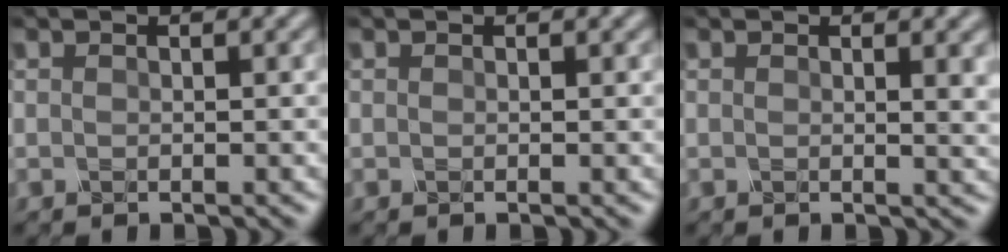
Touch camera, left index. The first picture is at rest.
{"total": 0.0}
{"total": 1.8, "force": [0.7, 0.4, 1.6], "torque": [-0.017, -0.005, 0.012]}